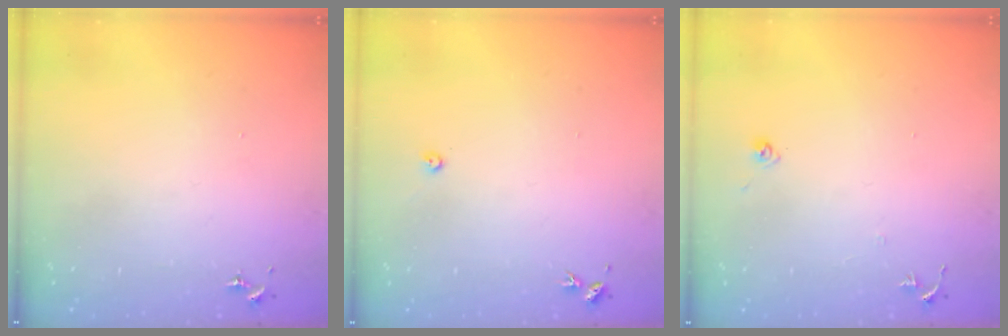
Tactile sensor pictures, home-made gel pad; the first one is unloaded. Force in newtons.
{"total": 2.2, "press": 2.2, "slide": 0.3}
{"total": 6.2, "press": 6.1, "slide": 0.5}